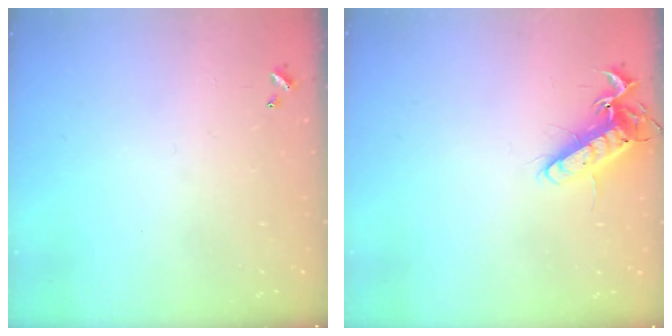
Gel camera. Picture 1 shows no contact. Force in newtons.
{"total": 13.2, "press": 13.2, "slide": 1.3}